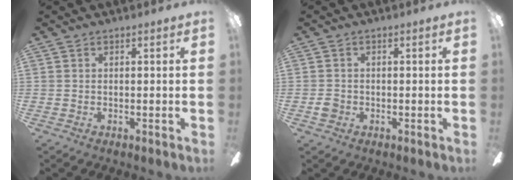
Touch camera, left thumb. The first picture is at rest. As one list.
[{"total": 2.4, "force": [-0.6, 2.1, 1.0], "torque": [-0.016, 0.006, -0.012]}]